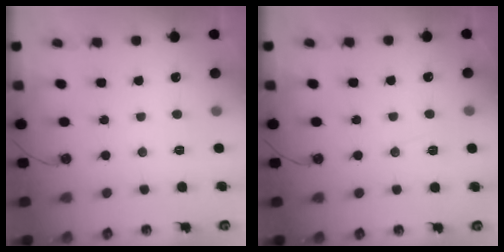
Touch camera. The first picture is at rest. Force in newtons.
{"total": 3.7, "press": 3.5, "slide": 1.2}